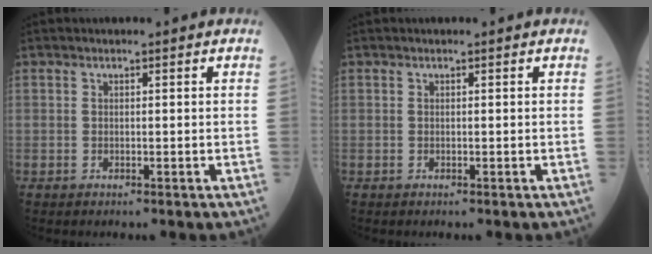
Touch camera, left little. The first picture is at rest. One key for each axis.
{"total": 0.0}